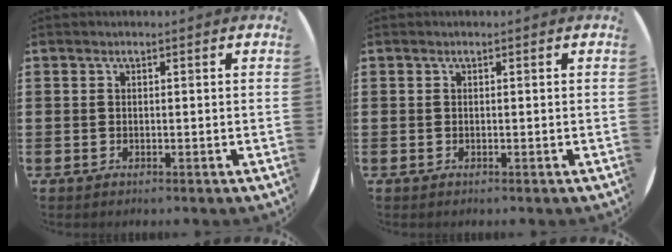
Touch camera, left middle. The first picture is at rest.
{"total": 0.0}